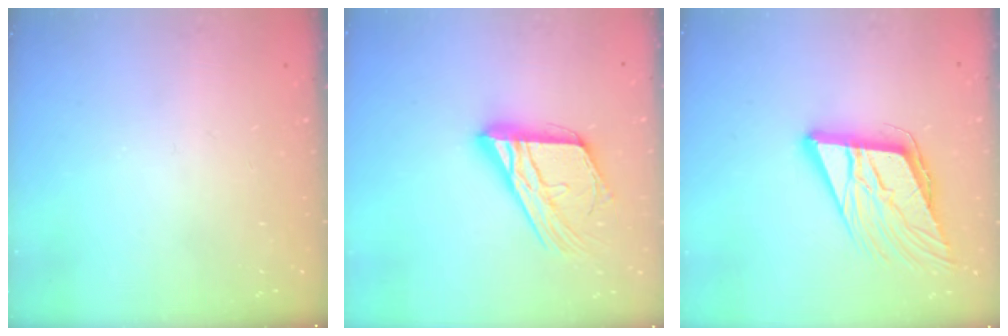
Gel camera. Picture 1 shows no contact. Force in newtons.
{"total": 18.7, "press": 18.6, "slide": 1.8}
{"total": 15.0, "press": 14.6, "slide": 3.5}